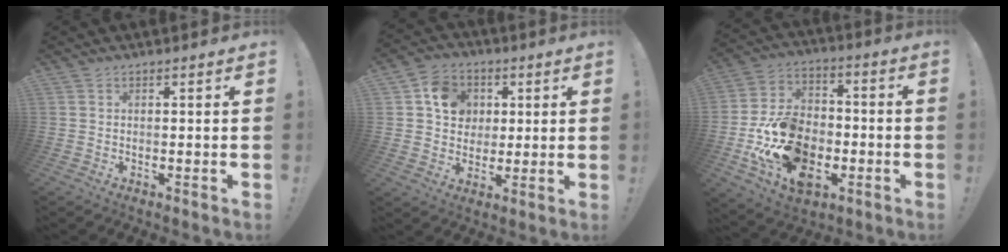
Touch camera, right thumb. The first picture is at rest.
{"total": 11.3, "force": [3.3, 9.8, 4.6], "torque": [-0.063, -0.005, 0.066]}
{"total": 20.0, "force": [-6.6, 13.7, 13.1], "torque": [-0.227, 0.037, -0.105]}